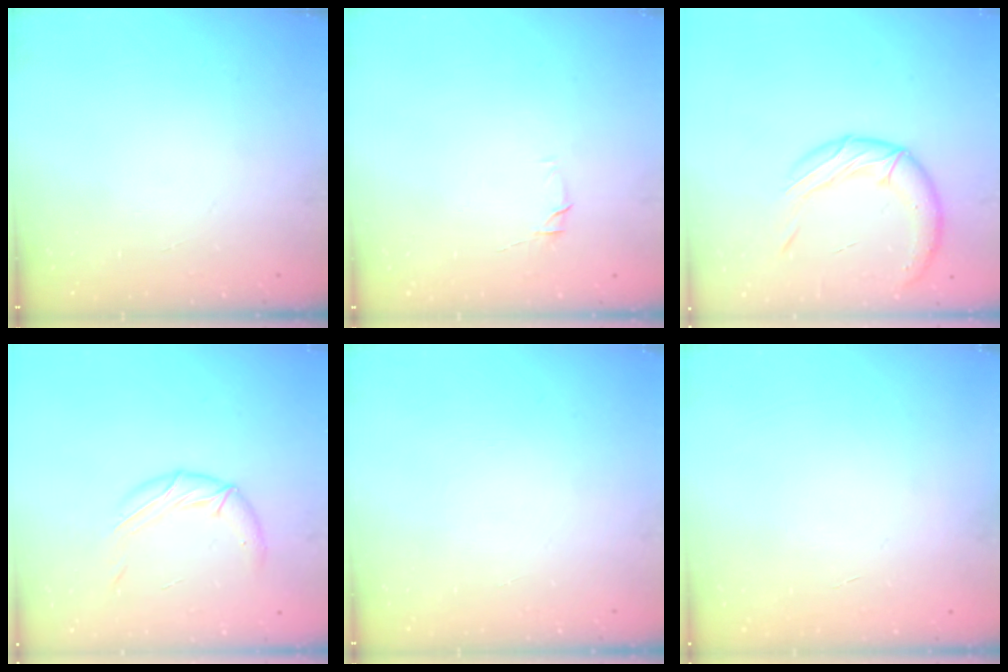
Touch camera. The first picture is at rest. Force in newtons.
{"total": 4.5, "press": 4.4, "slide": 1.0}
{"total": 14.7, "press": 14.5, "slide": 2.0}
{"total": 9.5, "press": 9.4, "slide": 1.1}
{"total": 0.0}
{"total": 0.0}